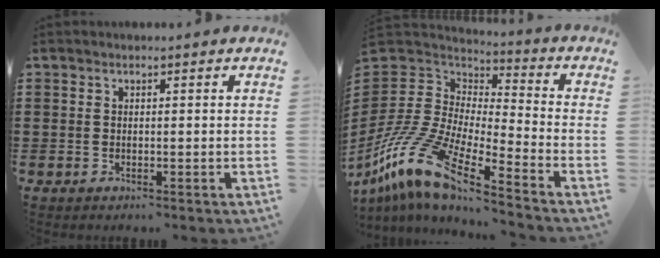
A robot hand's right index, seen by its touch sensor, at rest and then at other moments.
{"total": 14.3, "force": [-10.6, 3.5, 8.8], "torque": [-0.220, 0.000, -0.214]}